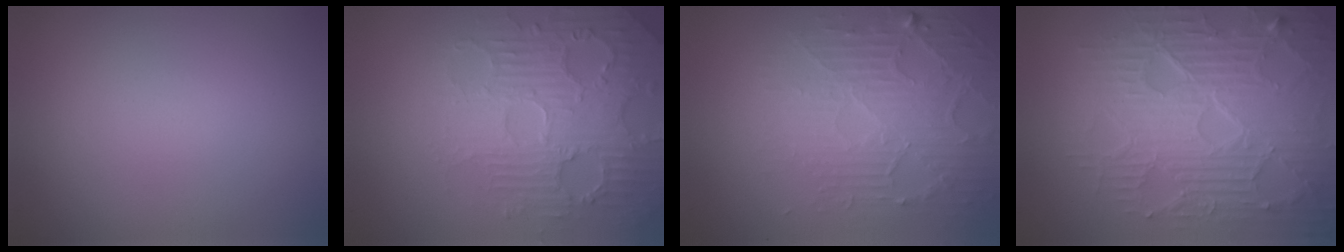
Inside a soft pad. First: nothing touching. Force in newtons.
{"total": 4.5, "press": 4.5, "slide": 0.9}
{"total": 5.0, "press": 3.4, "slide": 3.6}
{"total": 9.3, "press": 6.6, "slide": 6.6}